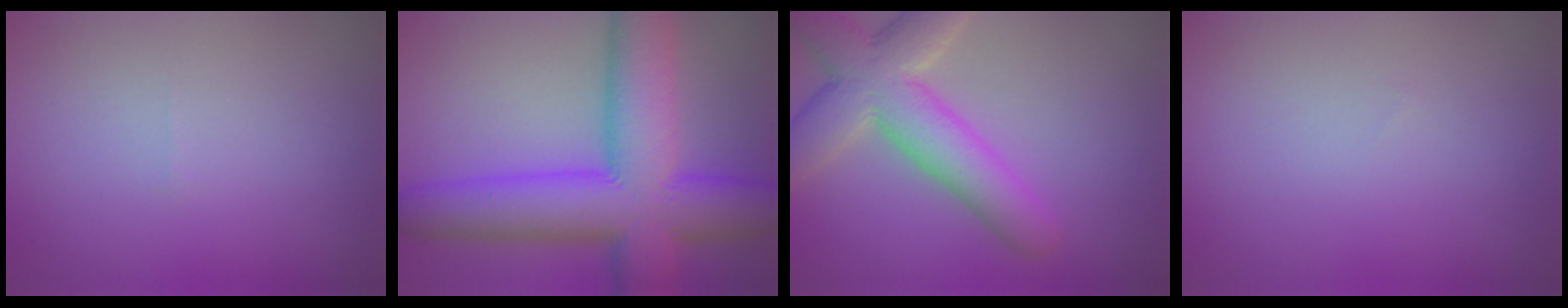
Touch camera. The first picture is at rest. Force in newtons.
{"total": 13.3, "press": 13.3, "slide": 0.2}
{"total": 7.9, "press": 7.8, "slide": 0.6}
{"total": 0.0}